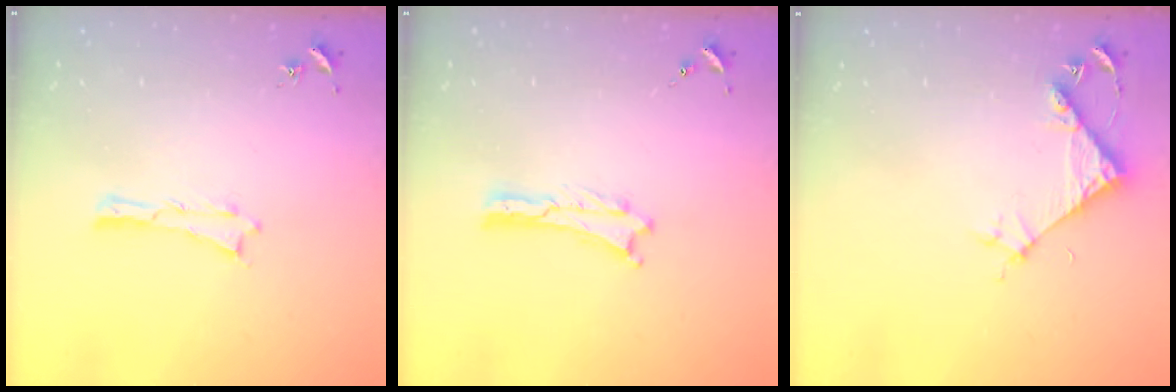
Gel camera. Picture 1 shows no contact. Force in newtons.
{"total": 0.0}
{"total": 5.4, "press": 5.4, "slide": 0.4}